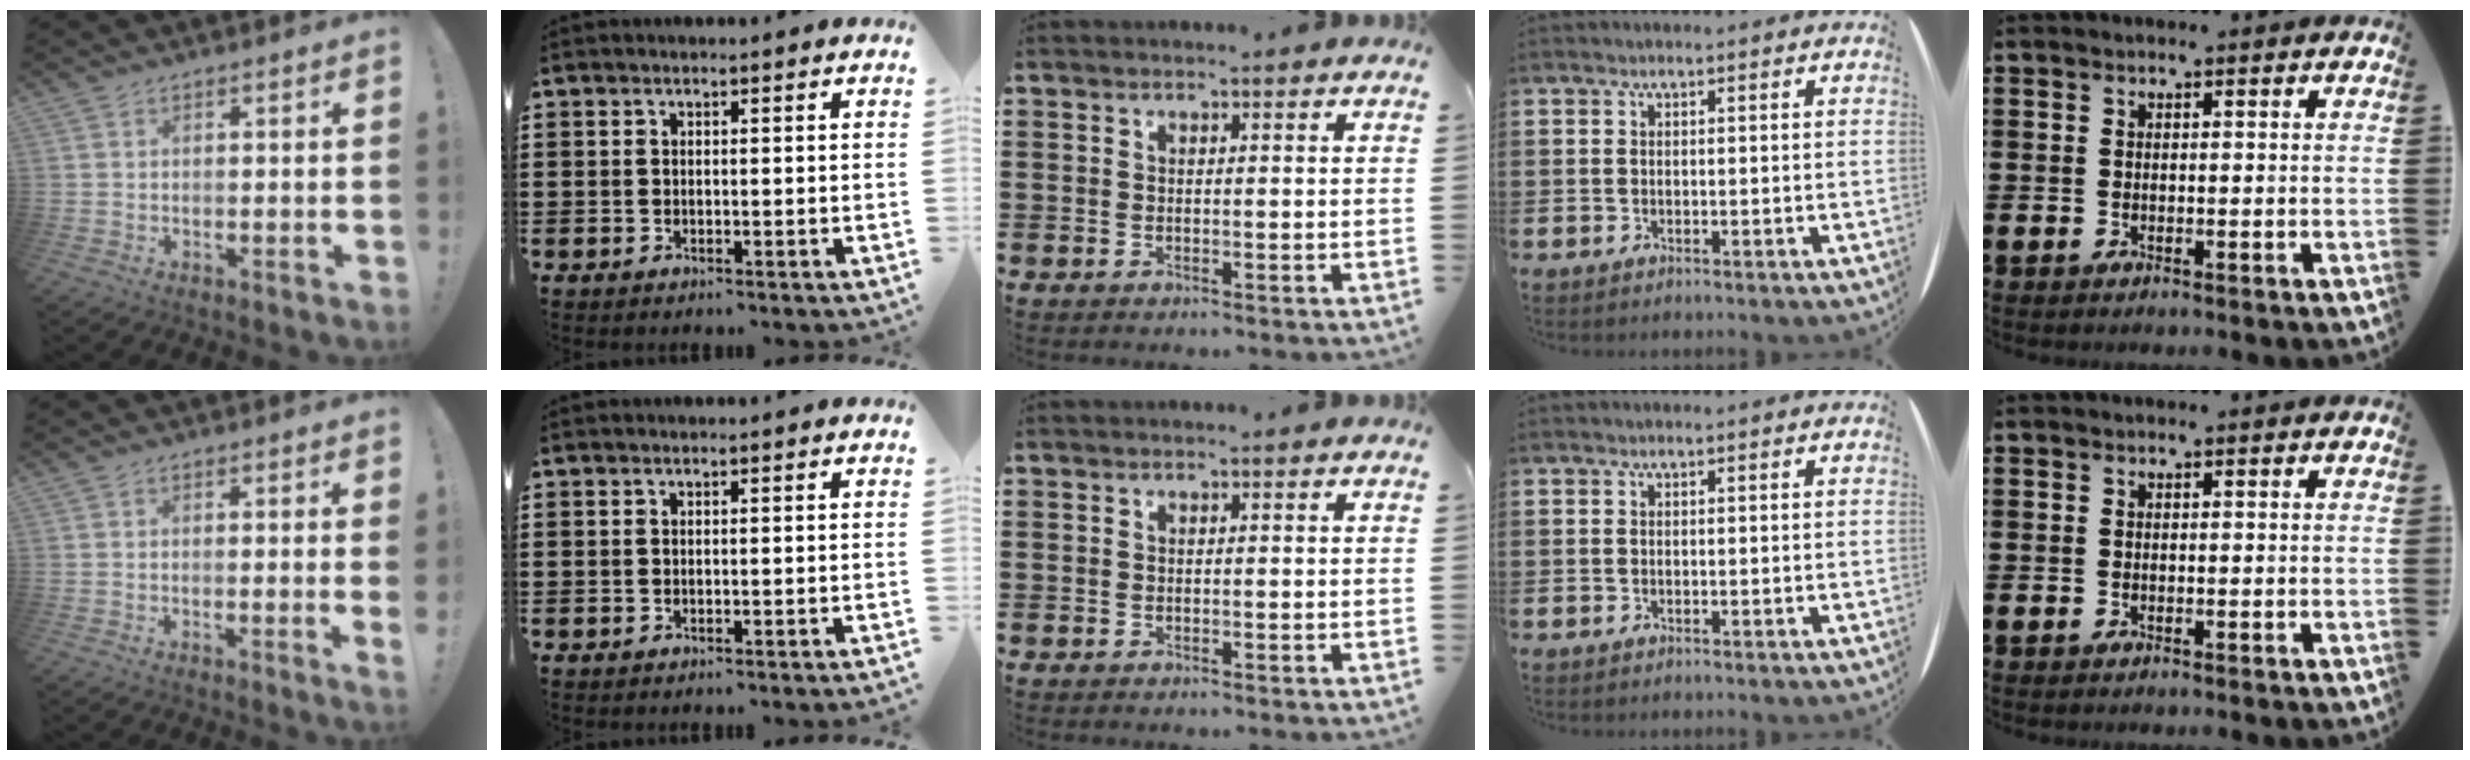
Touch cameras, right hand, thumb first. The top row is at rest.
{"thumb": {"total": 1.4, "force": [0.2, -0.4, 1.3], "torque": [-0.014, -0.005, -0.001]}, "index": {"total": 0.7, "force": [-0.7, 0.0, 0.2], "torque": [-0.005, -0.002, -0.014]}}